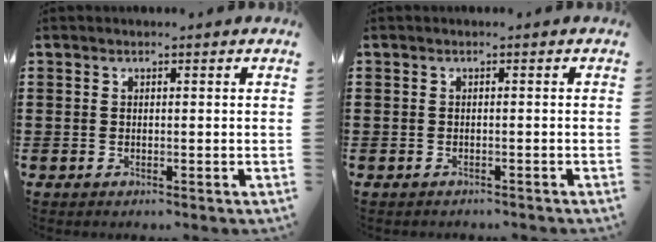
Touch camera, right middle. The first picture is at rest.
{"total": 0.7, "force": [-0.6, 0.2, -0.1], "torque": [0.000, 0.000, -0.014]}